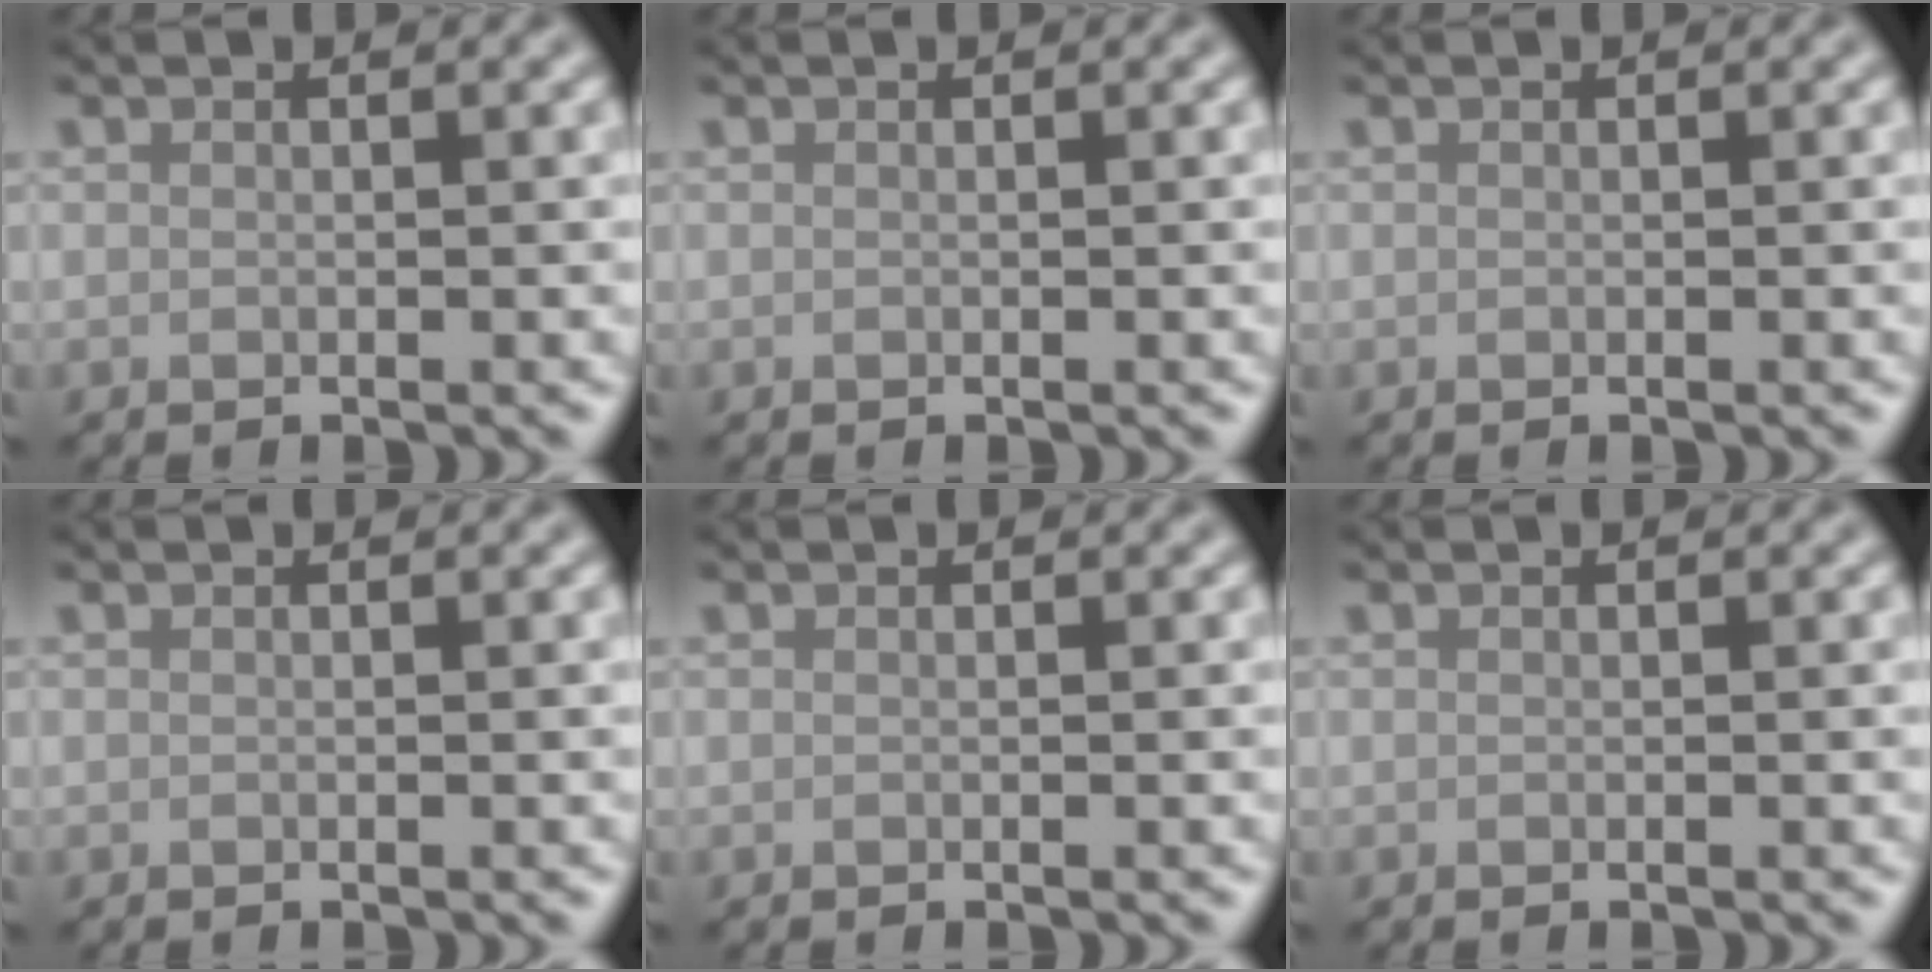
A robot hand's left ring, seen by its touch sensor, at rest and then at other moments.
{"total": 0.0}
{"total": 0.0}
{"total": 0.0}
{"total": 0.0}
{"total": 0.0}